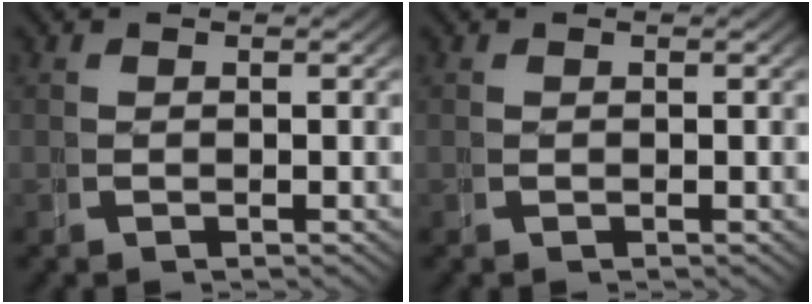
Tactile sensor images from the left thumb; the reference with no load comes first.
{"total": 0.0}